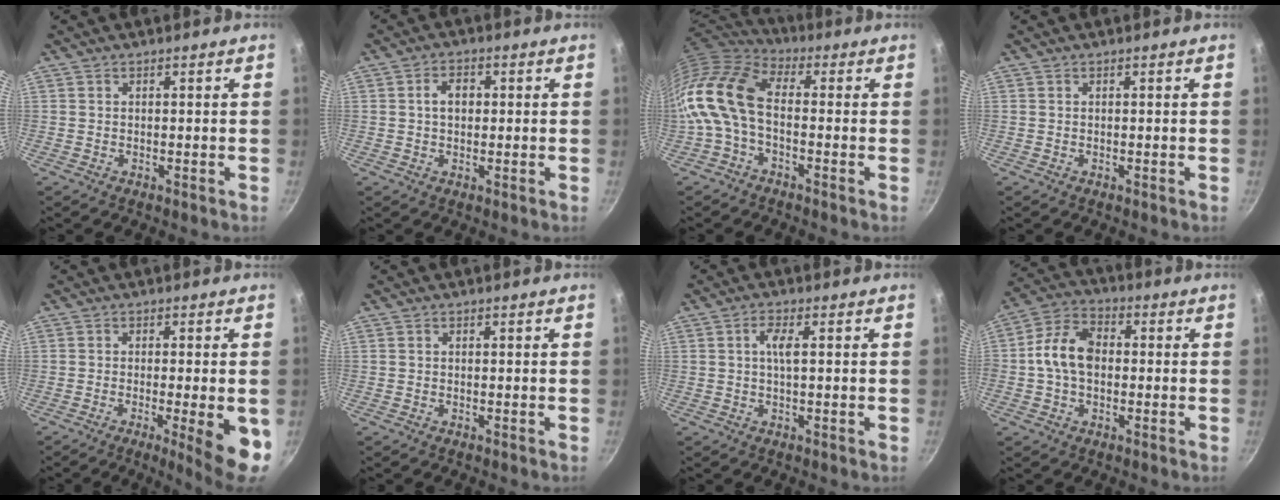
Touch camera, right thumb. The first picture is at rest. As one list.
[{"total": 3.9, "force": [0.4, 2.8, 2.6], "torque": [-0.028, 0.010, 0.004]}, {"total": 14.3, "force": [-2.3, 8.3, 11.4], "torque": [-0.231, 0.032, -0.066]}, {"total": 0.0}, {"total": 10.0, "force": [-2.7, 1.7, 9.5], "torque": [-0.122, -0.002, -0.032]}, {"total": 0.0}, {"total": 3.1, "force": [0.4, 0.7, 3.0], "torque": [-0.066, 0.005, 0.006]}, {"total": 10.1, "force": [-0.2, 7.0, 7.2], "torque": [-0.116, 0.028, -0.020]}]